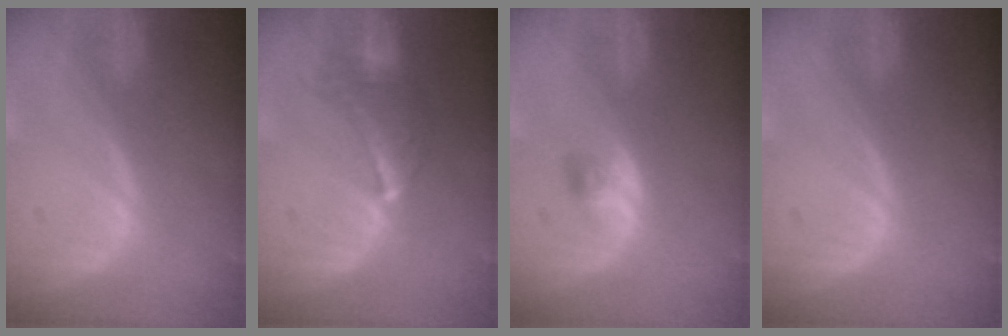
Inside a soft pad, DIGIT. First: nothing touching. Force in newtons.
{"total": 6.8, "press": 6.1, "slide": 2.9}
{"total": 2.4, "press": 2.2, "slide": 0.7}
{"total": 0.0}